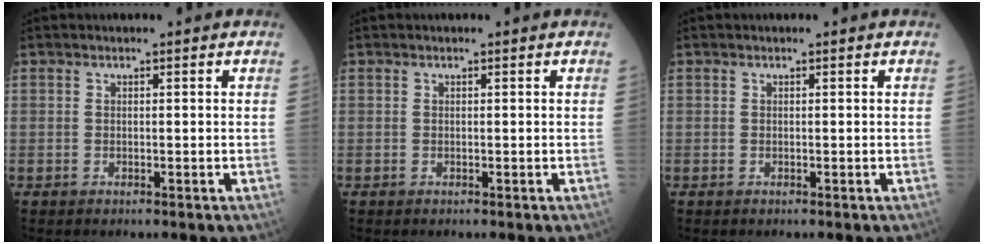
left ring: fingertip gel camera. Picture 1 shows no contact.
{"total": 0.0}
{"total": 0.0}